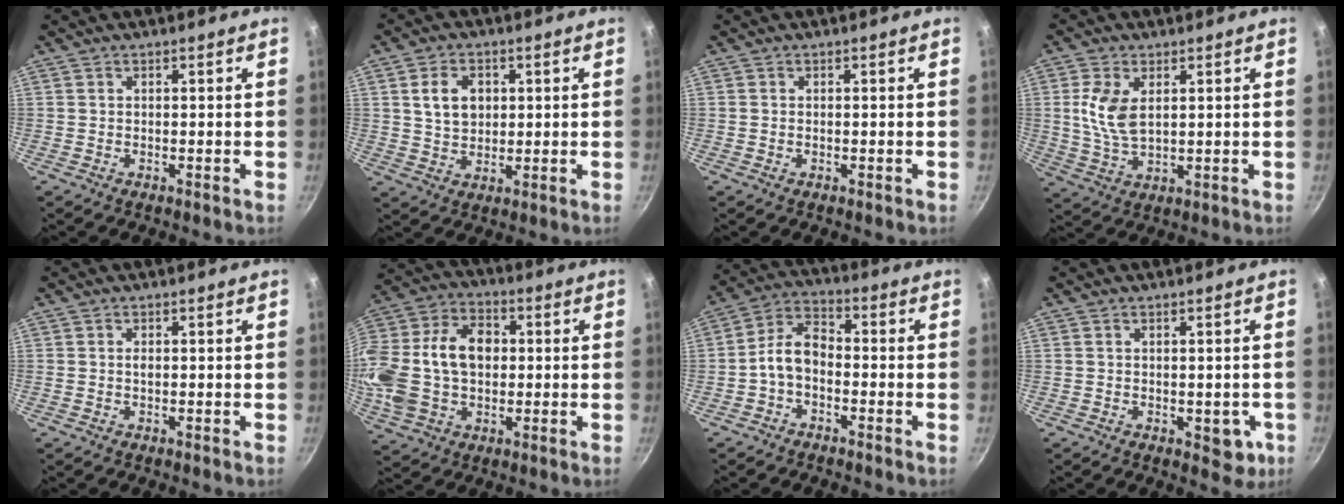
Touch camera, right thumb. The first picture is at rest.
{"total": 7.4, "force": [1.8, 5.4, 4.6], "torque": [-0.063, -0.004, 0.034]}
{"total": 0.0}
{"total": 8.3, "force": [2.0, 4.7, 6.6], "torque": [-0.133, -0.013, 0.042]}
{"total": 0.8, "force": [0.1, 0.4, 0.7], "torque": [-0.011, 0.001, 0.001]}
{"total": 22.8, "force": [1.2, 16.0, 16.1], "torque": [-0.321, 0.036, 0.018]}
{"total": 8.4, "force": [-2.8, 5.3, 5.9], "torque": [-0.105, 0.050, -0.069]}
{"total": 10.5, "force": [-3.4, 5.0, 8.5], "torque": [-0.043, 0.013, -0.041]}